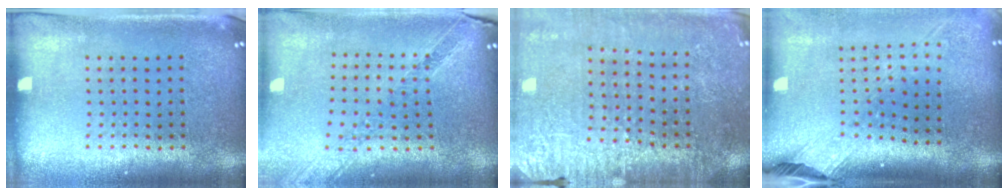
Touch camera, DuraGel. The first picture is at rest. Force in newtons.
{"total": 1.1, "press": 1.1, "slide": 0.1}
{"total": 2.8, "press": 2.8, "slide": 0.3}
{"total": 2.6, "press": 1.9, "slide": 1.8}